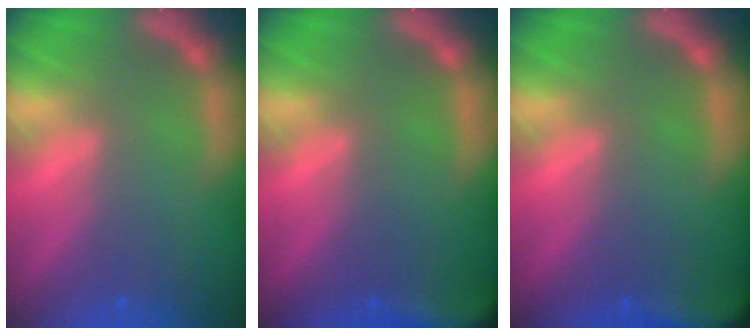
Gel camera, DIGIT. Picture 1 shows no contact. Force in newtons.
{"total": 6.4}
{"total": 6.4}